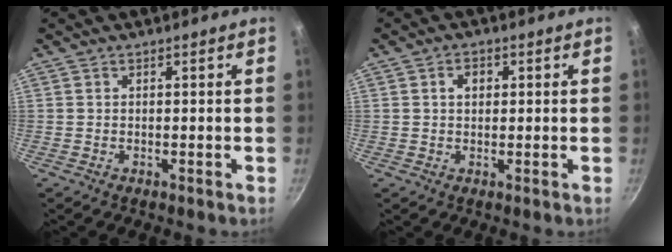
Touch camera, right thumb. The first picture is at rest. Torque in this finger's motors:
{"motor_torque": [0.37, 1.23, 0.06, 0.14, 0.01]}